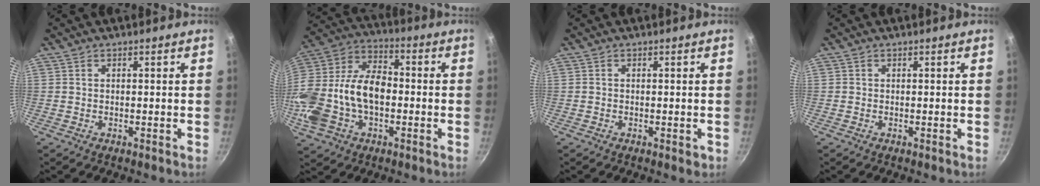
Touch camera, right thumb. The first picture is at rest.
{"total": 21.5, "force": [-2.8, 14.1, 15.9], "torque": [-0.307, 0.049, -0.057]}
{"total": 1.0, "force": [-0.4, 0.5, 0.7], "torque": [-0.008, 0.002, -0.007]}
{"total": 0.0}